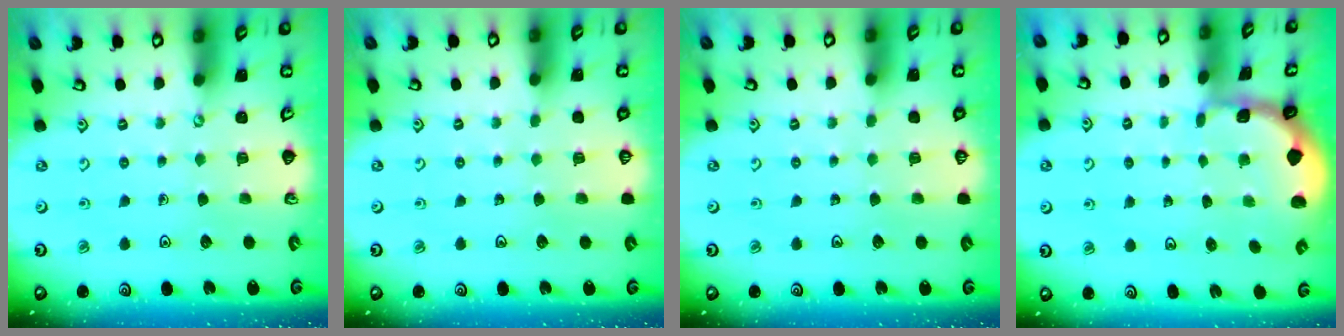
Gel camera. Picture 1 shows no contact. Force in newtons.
{"total": 0.0}
{"total": 0.0}
{"total": 1.1, "press": 1.1, "slide": 0.1}